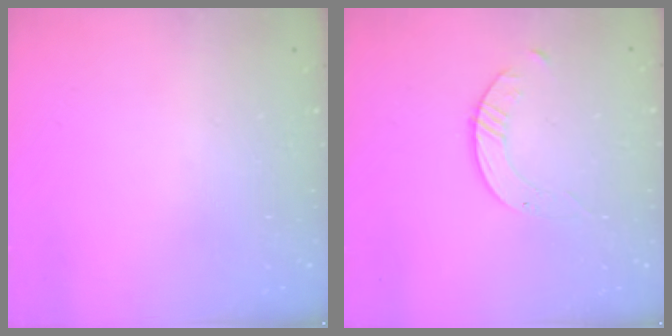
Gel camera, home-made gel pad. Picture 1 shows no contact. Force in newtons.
{"total": 2.6, "press": 2.6, "slide": 0.3}